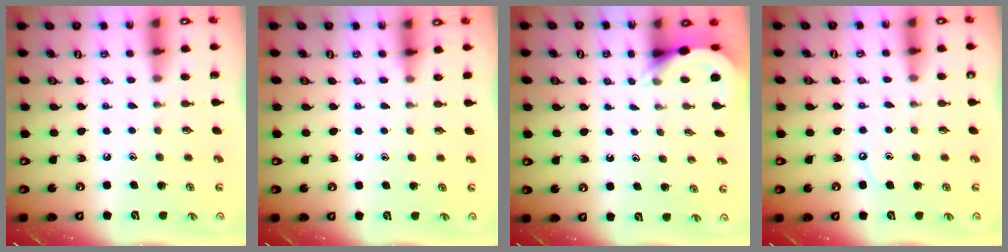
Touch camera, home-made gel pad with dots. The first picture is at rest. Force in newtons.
{"total": 3.3, "press": 3.2, "slide": 0.6}
{"total": 3.3, "press": 3.3, "slide": 0.2}
{"total": 3.8, "press": 3.8, "slide": 0.4}